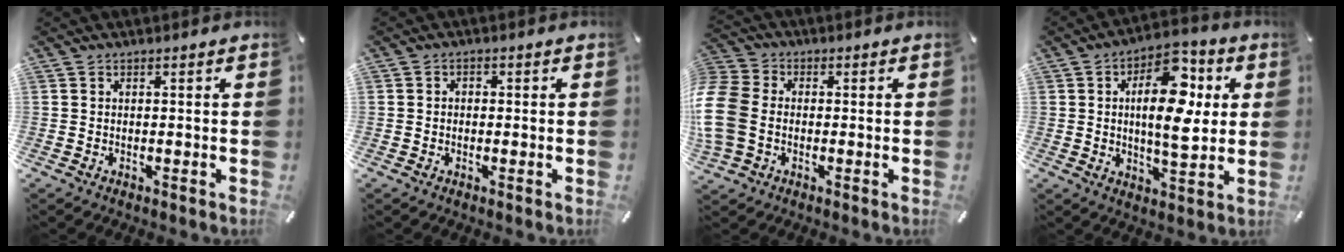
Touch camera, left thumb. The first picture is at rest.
{"total": 1.4, "force": [-0.6, 1.1, 0.5], "torque": [-0.009, 0.007, -0.015]}
{"total": 11.0, "force": [-1.7, 8.7, 6.6], "torque": [-0.161, 0.017, -0.029]}
{"total": 15.1, "force": [3.2, 8.0, 12.4], "torque": [-0.175, -0.005, 0.049]}